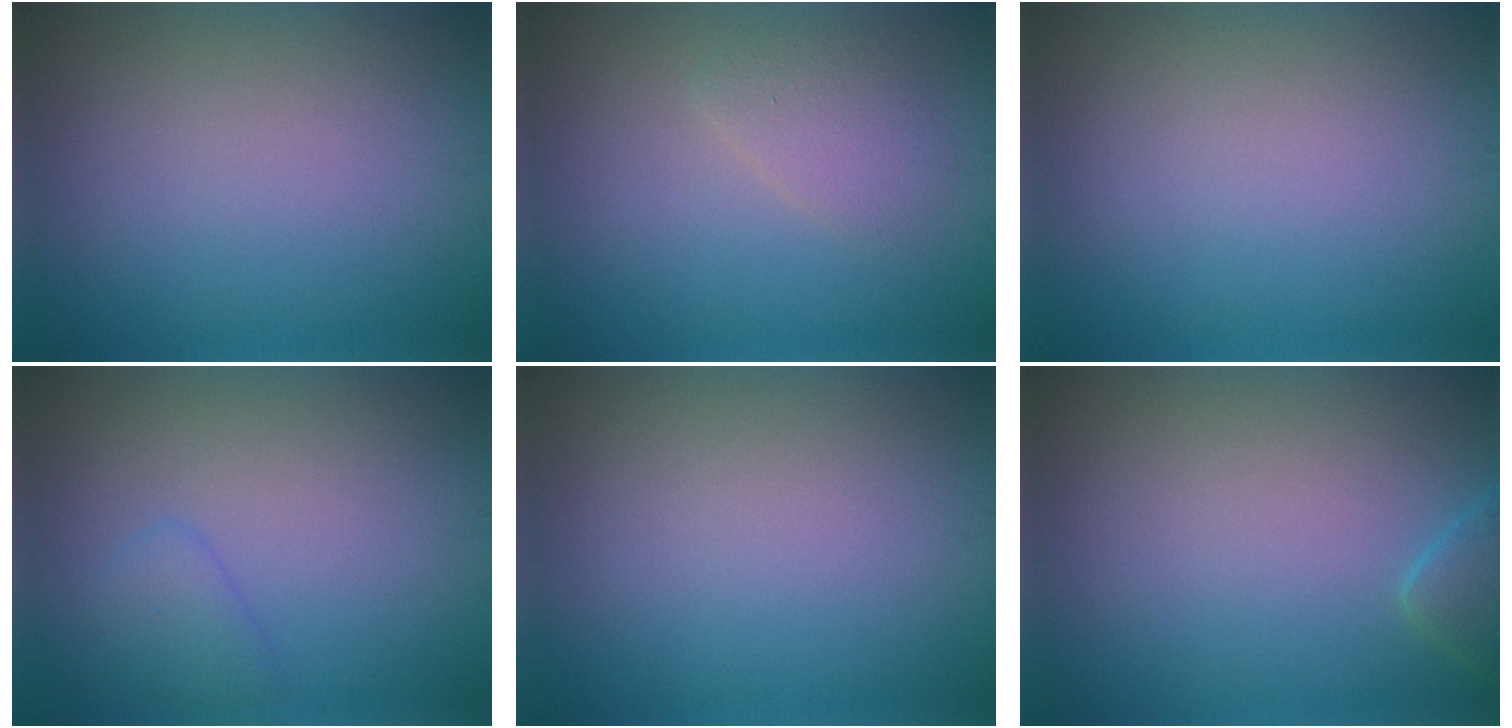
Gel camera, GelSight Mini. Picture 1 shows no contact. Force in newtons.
{"total": 1.9, "press": 1.9, "slide": 0.1}
{"total": 0.0}
{"total": 1.8, "press": 1.8, "slide": 0.1}
{"total": 0.0}
{"total": 1.9, "press": 1.9, "slide": 0.2}